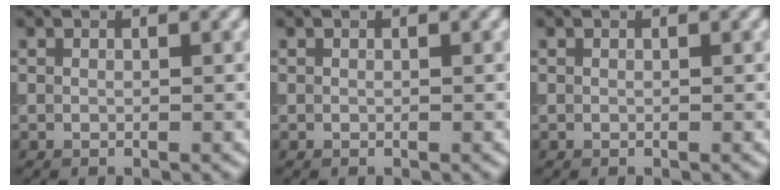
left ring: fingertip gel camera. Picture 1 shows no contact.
{"total": 0.0}
{"total": 0.0}